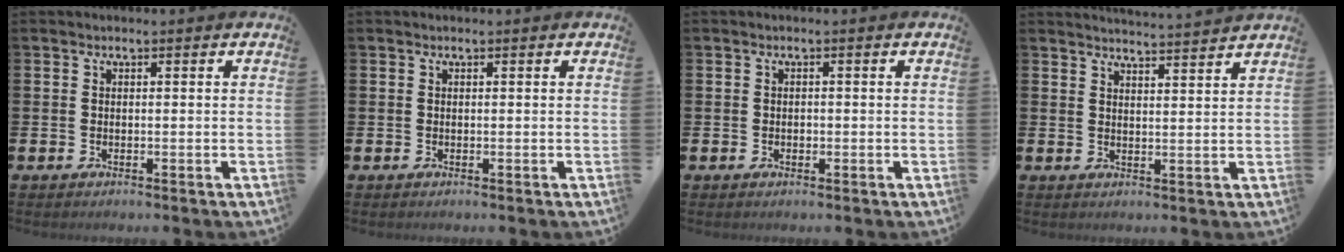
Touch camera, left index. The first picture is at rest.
{"total": 0.0}
{"total": 0.6, "force": [-0.1, 0.6, 0.3], "torque": [-0.006, 0.005, -0.002]}
{"total": 3.8, "force": [3.7, -0.6, 0.1], "torque": [-0.010, -0.027, 0.066]}